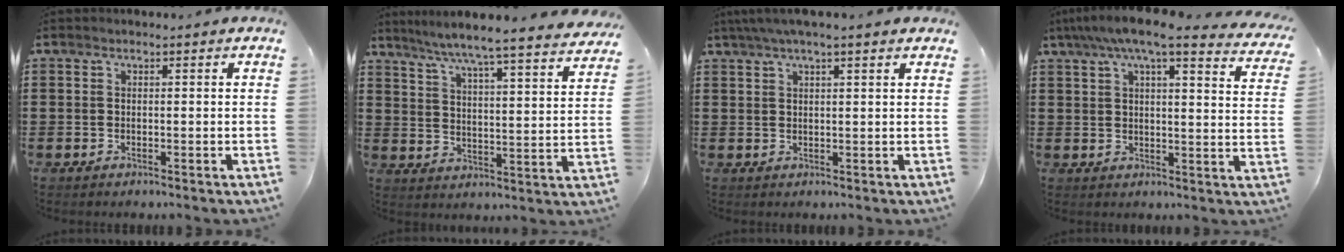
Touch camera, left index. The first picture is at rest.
{"total": 5.8, "force": [5.3, -1.0, 2.1], "torque": [-0.065, -0.041, 0.082]}
{"total": 3.3, "force": [2.4, 0.2, 2.3], "torque": [-0.050, 0.003, 0.043]}
{"total": 7.4, "force": [6.1, 0.5, 4.2], "torque": [-0.094, -0.021, 0.103]}